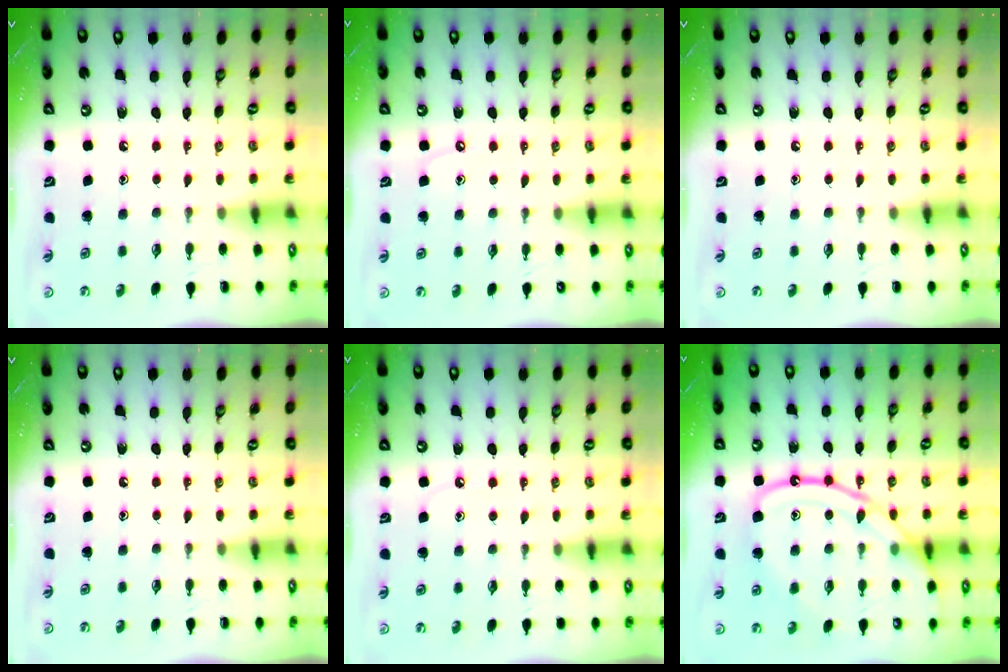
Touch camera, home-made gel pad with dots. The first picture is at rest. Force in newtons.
{"total": 3.1, "press": 3.1, "slide": 0.5}
{"total": 0.0}
{"total": 0.0}
{"total": 4.7, "press": 4.7, "slide": 0.6}
{"total": 15.7, "press": 15.6, "slide": 1.4}